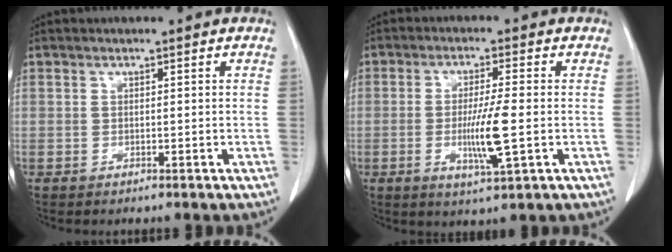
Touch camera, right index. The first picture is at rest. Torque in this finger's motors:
{"motor_torque": [1.81, -0.18, 0.82, 0.15]}